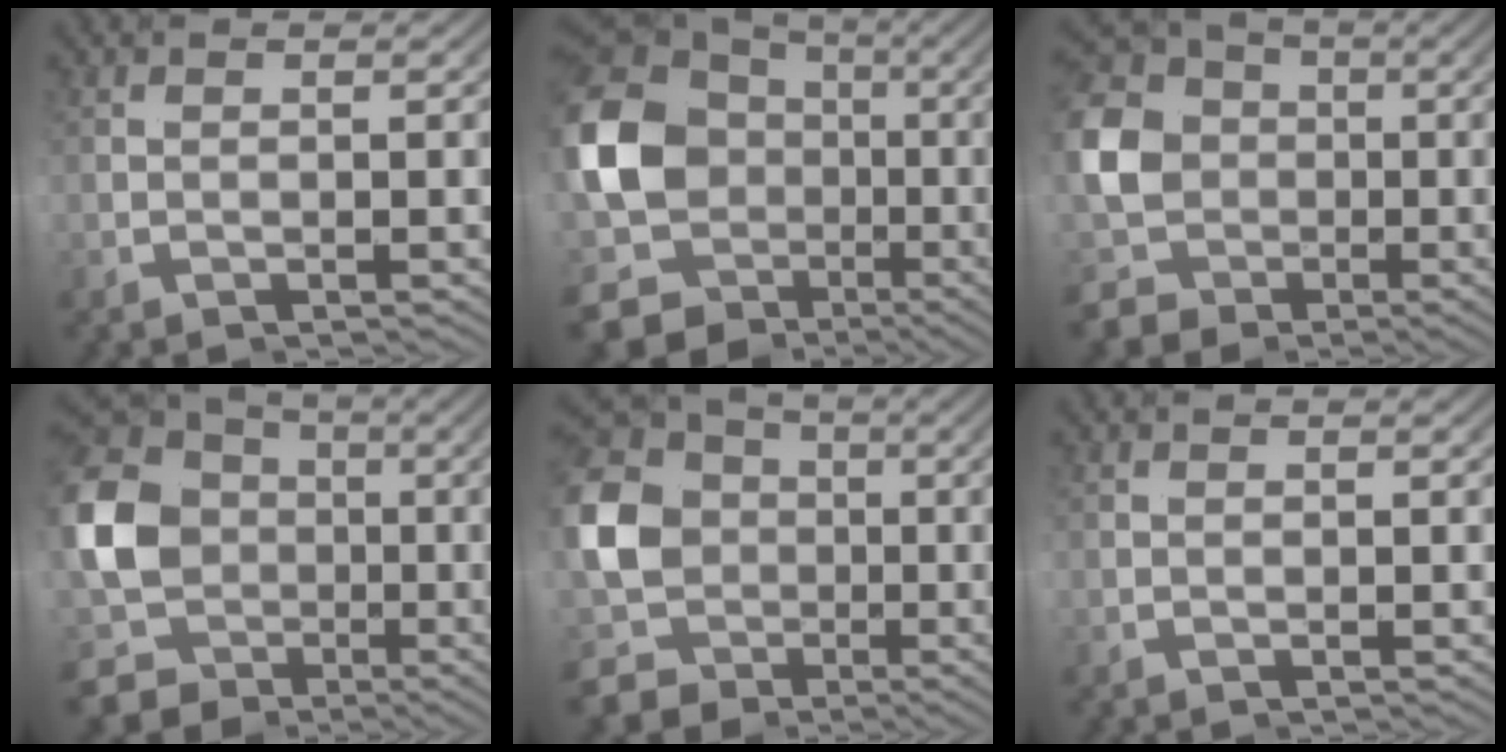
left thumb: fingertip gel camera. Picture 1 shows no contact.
{"total": 10.1, "force": [-0.3, 6.4, 7.8], "torque": [-0.165, -0.017, 0.002]}
{"total": 11.9, "force": [1.9, 8.7, 7.9], "torque": [-0.161, -0.017, 0.022]}
{"total": 10.2, "force": [0.7, 6.8, 7.6], "torque": [-0.182, -0.026, 0.019]}
{"total": 11.0, "force": [1.2, 7.8, 7.7], "torque": [-0.180, -0.026, 0.020]}
{"total": 0.0}